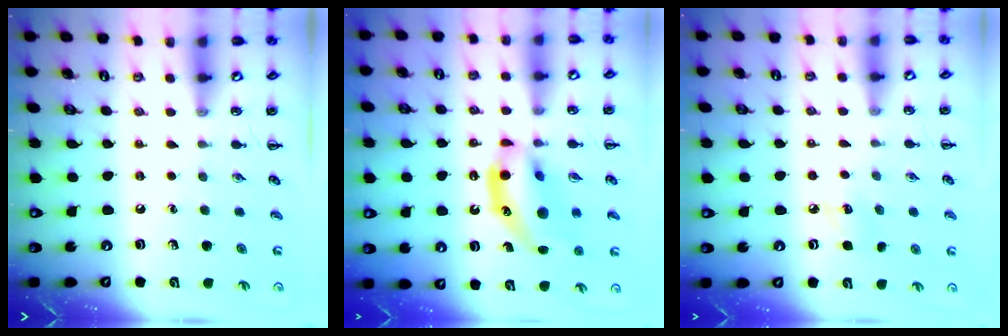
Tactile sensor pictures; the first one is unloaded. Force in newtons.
{"total": 15.2, "press": 14.8, "slide": 3.3}
{"total": 5.8, "press": 5.6, "slide": 1.5}